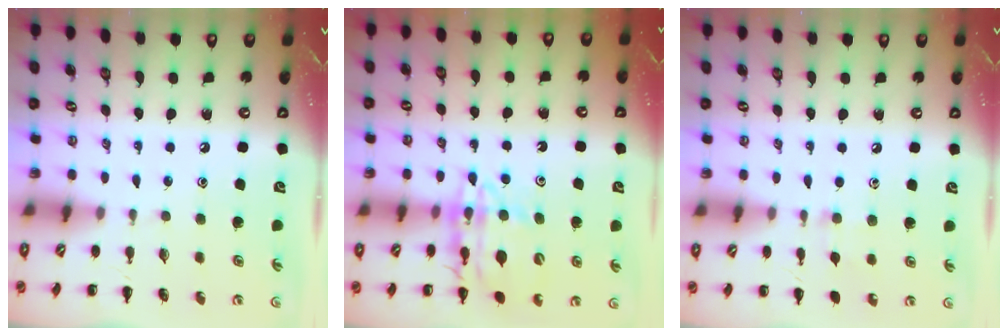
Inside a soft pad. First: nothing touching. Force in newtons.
{"total": 14.3, "press": 14.1, "slide": 2.7}
{"total": 6.1, "press": 5.8, "slide": 1.9}